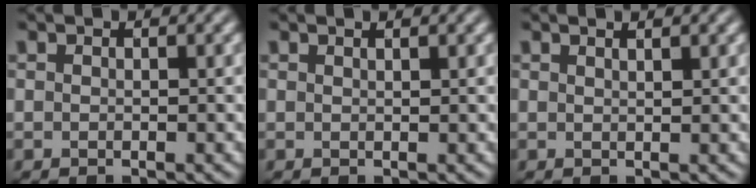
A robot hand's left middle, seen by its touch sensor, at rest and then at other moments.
{"total": 1.1, "force": [0.7, 0.4, 0.7], "torque": [0.000, 0.005, -0.004]}
{"total": 1.8, "force": [1.1, 0.7, 1.2], "torque": [0.003, 0.008, -0.004]}